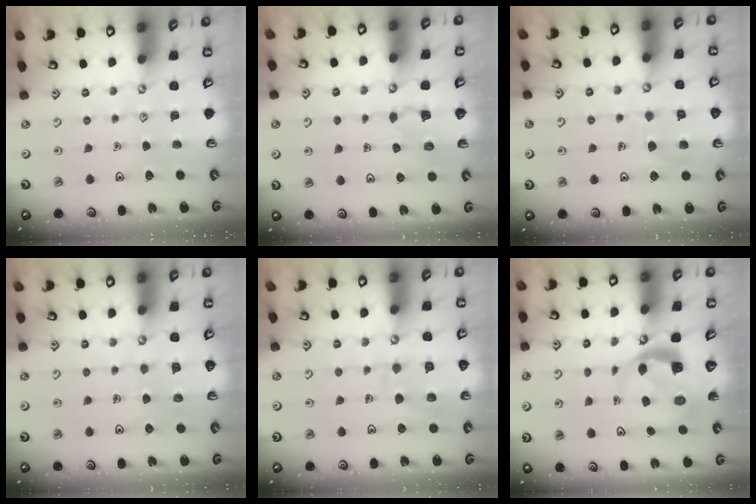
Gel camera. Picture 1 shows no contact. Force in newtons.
{"total": 3.4, "press": 3.3, "slide": 0.6}
{"total": 7.2, "press": 7.2, "slide": 0.6}
{"total": 6.3, "press": 6.3, "slide": 0.4}
{"total": 9.9, "press": 9.9, "slide": 0.9}
{"total": 5.2, "press": 5.1, "slide": 0.5}